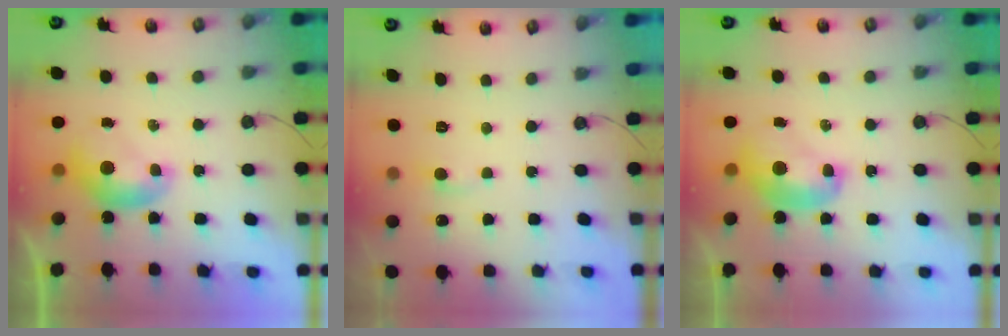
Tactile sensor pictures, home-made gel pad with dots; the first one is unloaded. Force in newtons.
{"total": 1.0, "press": 0.9, "slide": 0.4}
{"total": 2.4, "press": 2.3, "slide": 0.3}